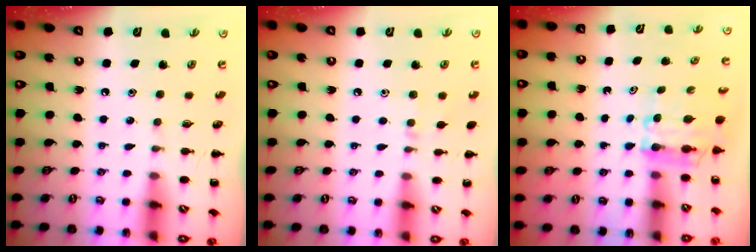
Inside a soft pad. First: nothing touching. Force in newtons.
{"total": 4.9, "press": 4.6, "slide": 1.7}
{"total": 5.9, "press": 5.9, "slide": 0.7}